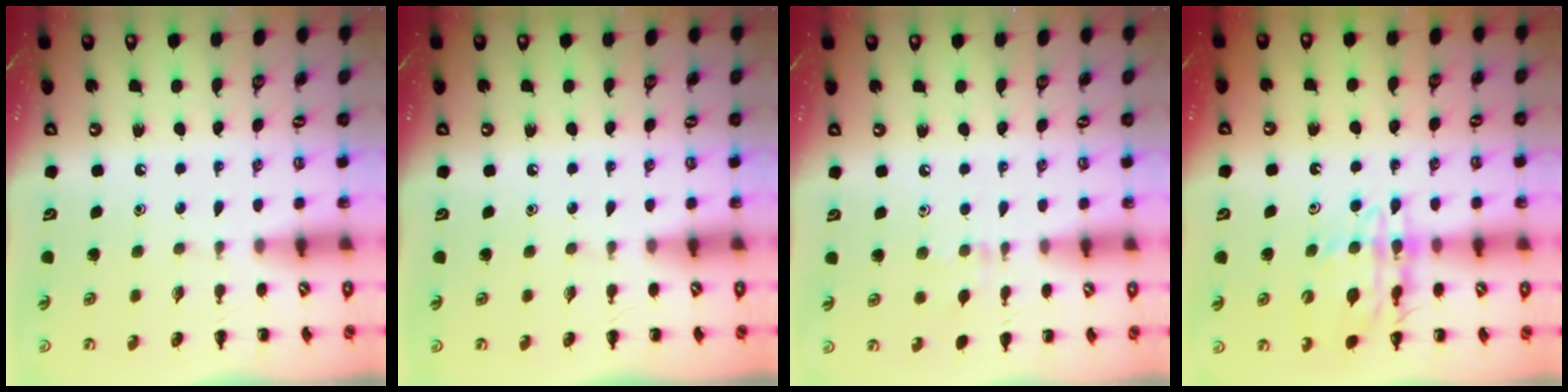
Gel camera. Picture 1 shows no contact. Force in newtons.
{"total": 0.0}
{"total": 4.8, "press": 4.5, "slide": 1.7}
{"total": 13.5, "press": 13.2, "slide": 2.7}